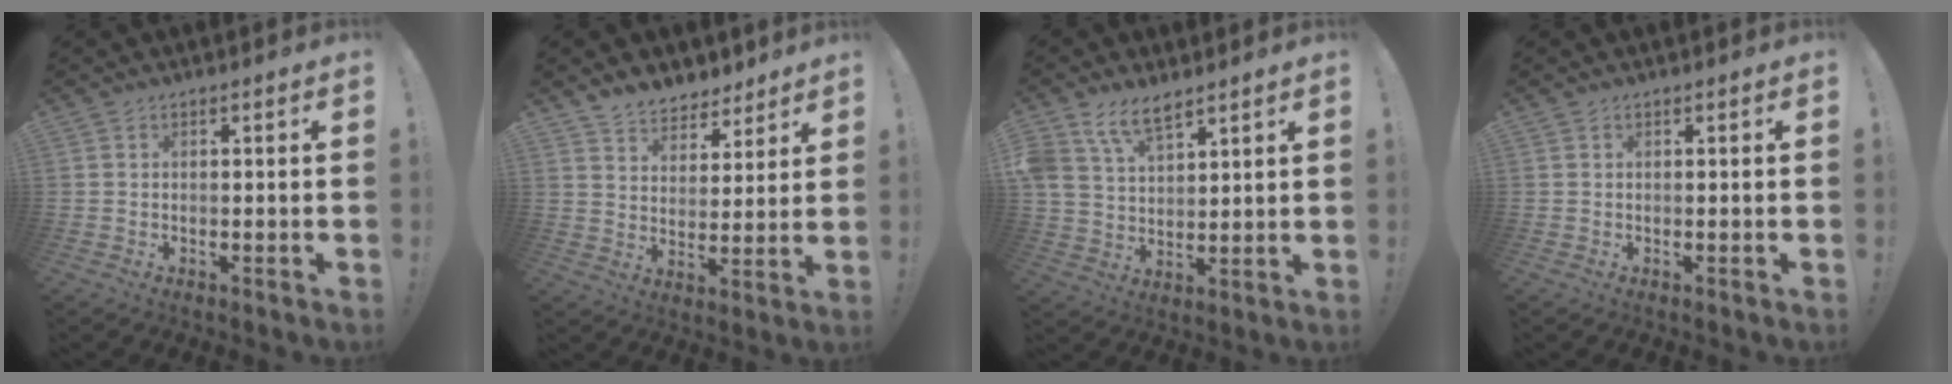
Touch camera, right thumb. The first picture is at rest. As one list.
[{"total": 7.6, "force": [6.3, 4.1, 1.2], "torque": [-0.019, -0.054, 0.121]}, {"total": 9.7, "force": [7.0, 4.6, 4.8], "torque": [-0.104, -0.024, 0.139]}, {"total": 0.0}]